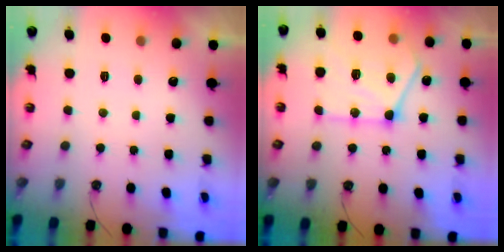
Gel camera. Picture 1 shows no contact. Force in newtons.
{"total": 20.8, "press": 20.7, "slide": 2.1}